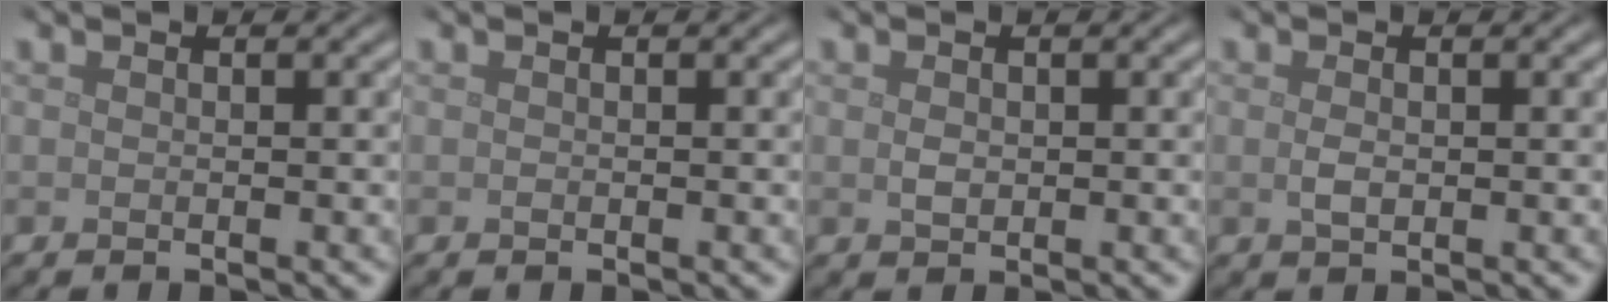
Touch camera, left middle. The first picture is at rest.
{"total": 0.0}
{"total": 1.1, "force": [0.1, 0.8, 0.8], "torque": [-0.018, -0.003, 0.003]}
{"total": 1.3, "force": [0.0, 0.7, 1.0], "torque": [-0.025, -0.002, 0.002]}